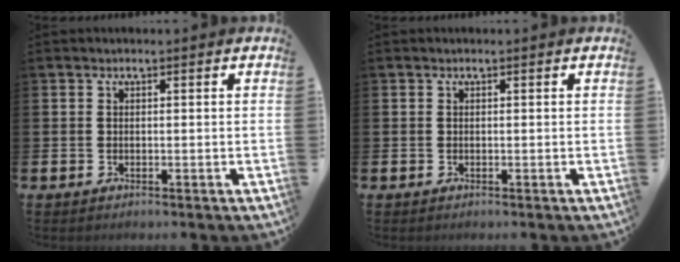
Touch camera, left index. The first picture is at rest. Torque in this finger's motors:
{"motor_torque": [-0.05, 0.05, 0.00, 0.00]}